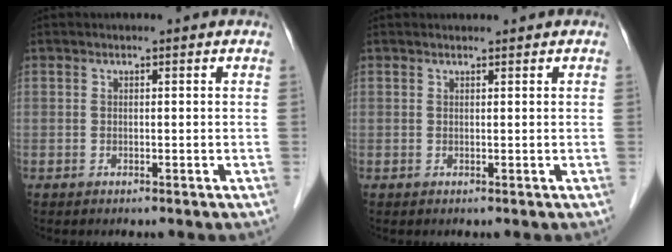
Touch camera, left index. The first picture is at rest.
{"total": 0.8, "force": [0.8, 0.1, 0.1], "torque": [-0.009, 0.009, 0.015]}